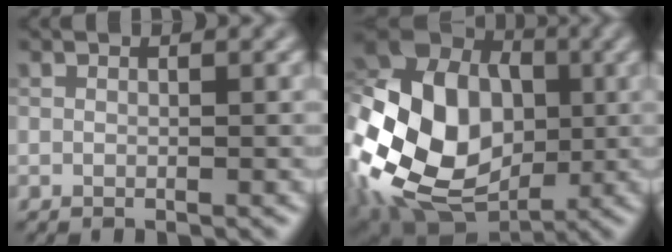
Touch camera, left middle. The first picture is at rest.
{"total": 16.6, "force": [-1.3, 12.3, 11.0], "torque": [-0.212, 0.005, -0.020]}